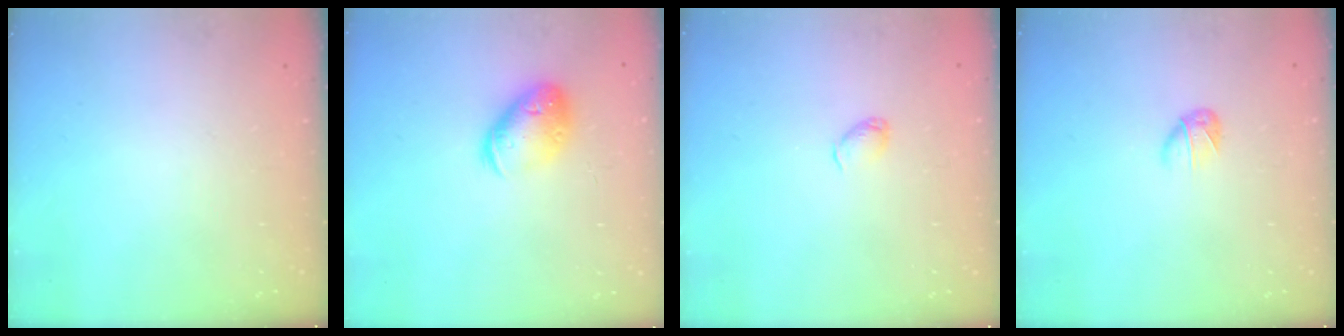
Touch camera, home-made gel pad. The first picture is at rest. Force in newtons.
{"total": 13.7, "press": 13.5, "slide": 2.0}
{"total": 2.9, "press": 2.9, "slide": 0.5}
{"total": 3.7, "press": 3.6, "slide": 1.0}